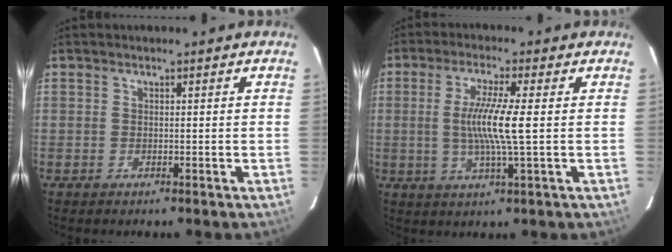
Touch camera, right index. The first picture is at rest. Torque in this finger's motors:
{"motor_torque": [1.10, -0.07, 0.74, 0.21]}